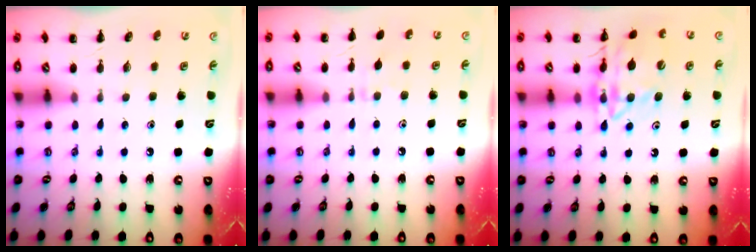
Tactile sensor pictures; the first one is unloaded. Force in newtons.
{"total": 5.7, "press": 5.4, "slide": 2.0}
{"total": 15.6, "press": 15.5, "slide": 1.4}